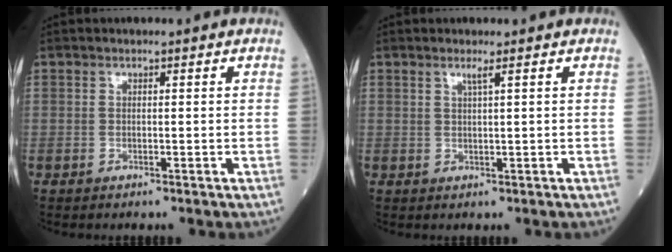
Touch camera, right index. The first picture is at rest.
{"total": 1.2, "force": [0.7, -0.4, 0.9], "torque": [-0.026, -0.006, 0.016]}